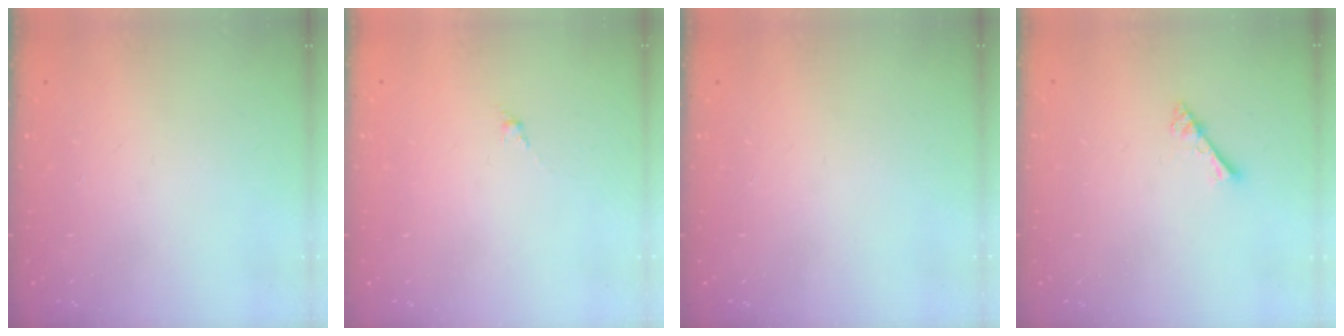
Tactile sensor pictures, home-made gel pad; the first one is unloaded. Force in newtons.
{"total": 0.0}
{"total": 0.0}
{"total": 2.7, "press": 2.7, "slide": 0.2}